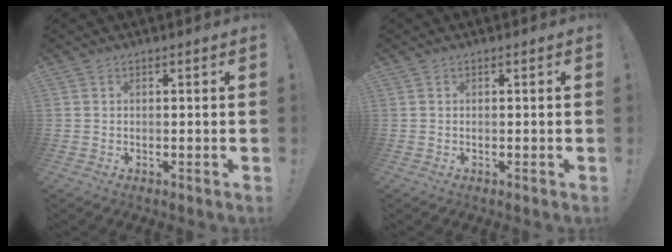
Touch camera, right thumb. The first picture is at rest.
{"total": 0.0}